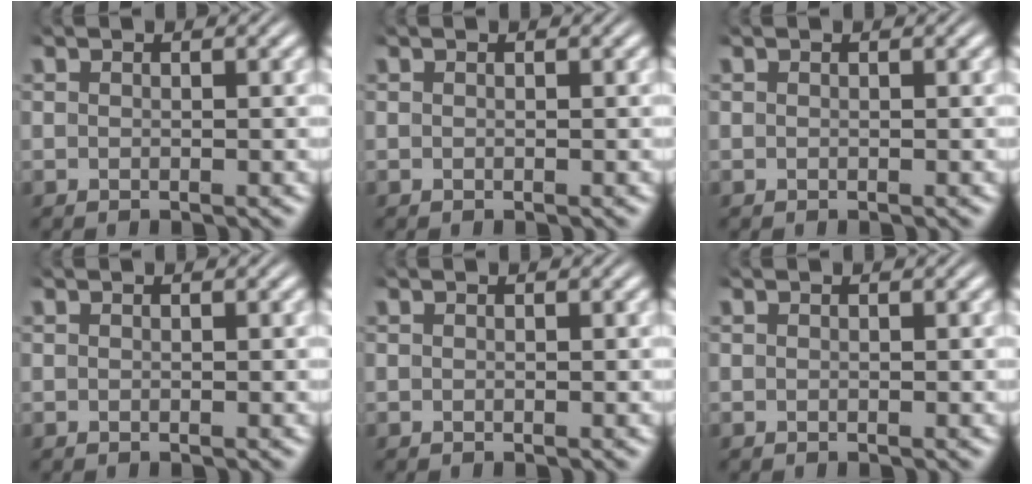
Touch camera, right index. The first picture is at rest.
{"total": 0.0}
{"total": 0.0}
{"total": 0.0}
{"total": 0.0}
{"total": 0.0}